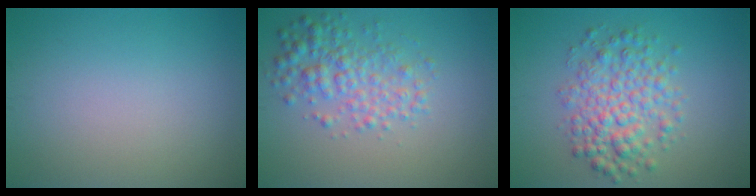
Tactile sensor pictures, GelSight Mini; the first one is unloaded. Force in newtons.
{"total": 3.9, "press": 3.9, "slide": 0.0}
{"total": 5.1, "press": 5.1, "slide": 0.1}